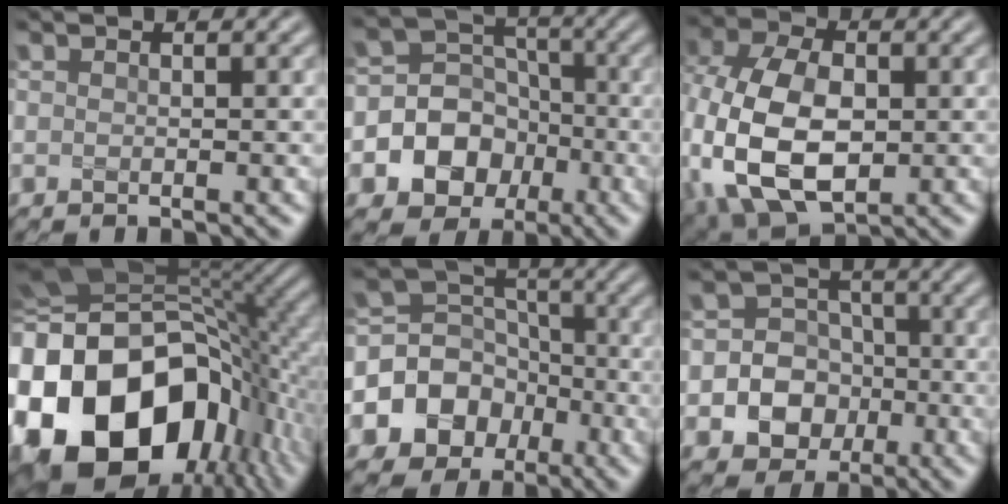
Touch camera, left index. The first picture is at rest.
{"total": 9.9, "force": [-3.3, 8.9, 2.8], "torque": [-0.047, 0.006, -0.081]}
{"total": 13.1, "force": [-1.8, 8.7, 9.7], "torque": [-0.229, -0.020, -0.029]}
{"total": 20.9, "force": [-5.3, 14.3, 14.3], "torque": [-0.293, -0.013, -0.084]}
{"total": 9.1, "force": [-3.5, 7.9, 2.8], "torque": [-0.056, 0.011, -0.088]}
{"total": 8.1, "force": [-2.1, 7.4, 2.4], "torque": [-0.030, 0.010, -0.059]}